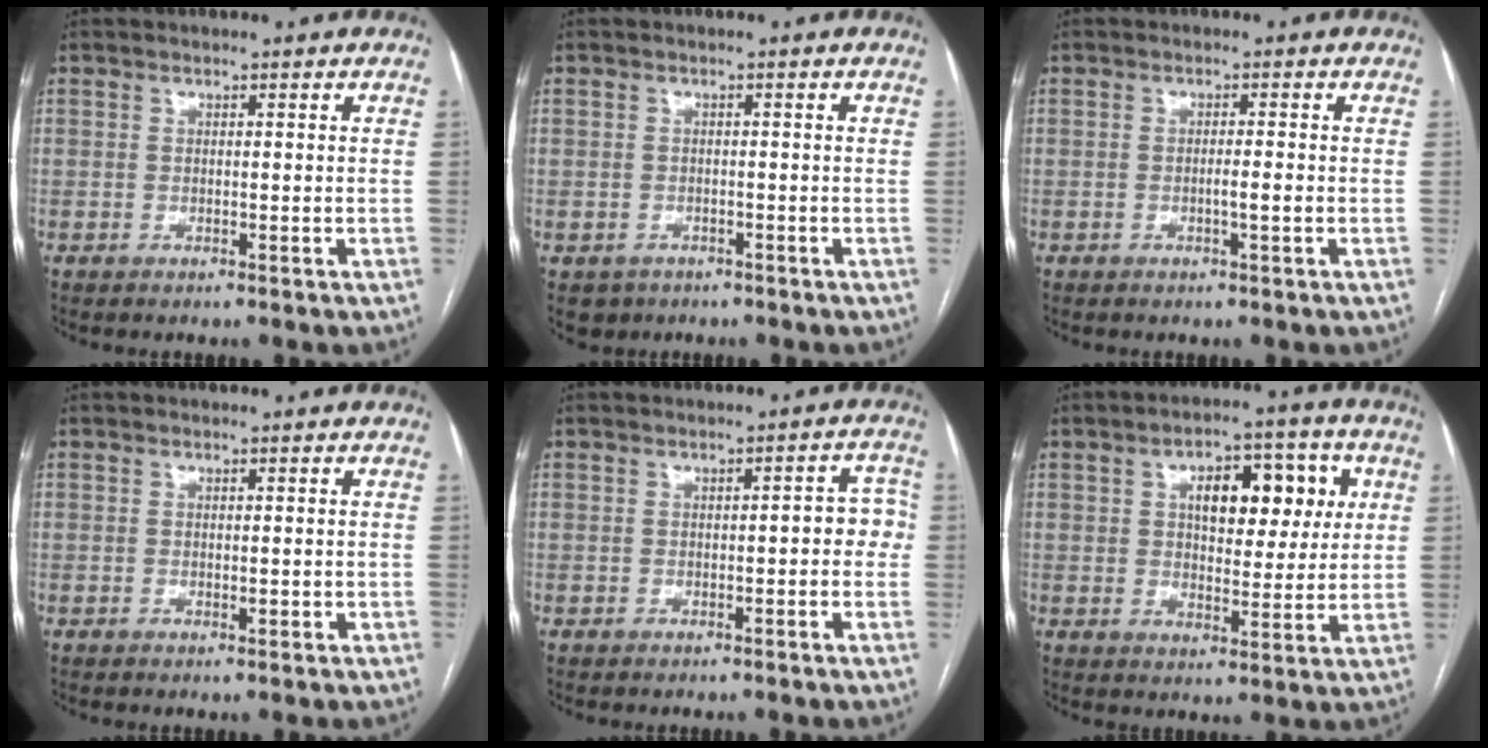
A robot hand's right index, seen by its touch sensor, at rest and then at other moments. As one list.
[{"total": 2.9, "force": [-1.7, 2.4, 0.3], "torque": [-0.004, 0.005, -0.023]}, {"total": 1.9, "force": [-0.5, 0.0, 1.8], "torque": [-0.032, -0.001, -0.010]}, {"total": 0.9, "force": [-0.1, 0.3, 0.8], "torque": [-0.014, -0.003, 0.000]}, {"total": 3.7, "force": [-0.3, 1.4, 3.4], "torque": [-0.029, 0.020, -0.006]}, {"total": 10.7, "force": [3.2, 5.3, 8.8], "torque": [-0.117, 0.026, 0.048]}]